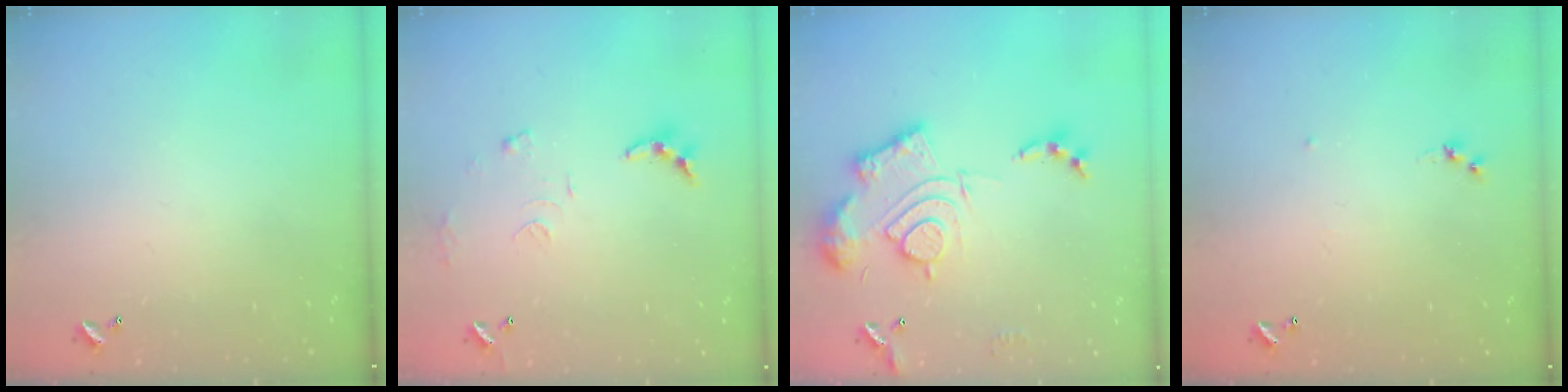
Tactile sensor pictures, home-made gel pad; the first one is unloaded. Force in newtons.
{"total": 9.3, "press": 9.3, "slide": 0.6}
{"total": 19.2, "press": 19.1, "slide": 1.8}
{"total": 6.0, "press": 6.0, "slide": 0.7}